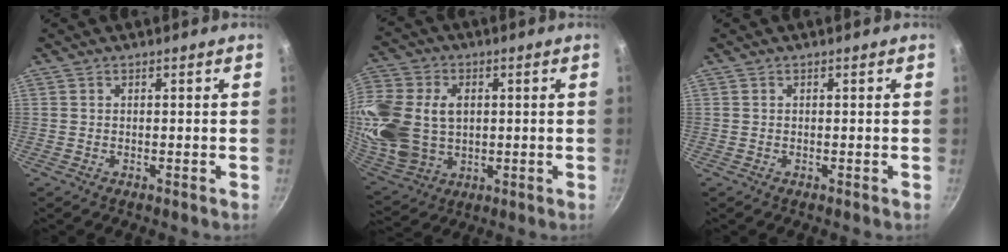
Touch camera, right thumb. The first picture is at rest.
{"total": 21.8, "force": [2.1, 16.2, 14.5], "torque": [-0.331, 0.008, 0.051]}
{"total": 0.0}